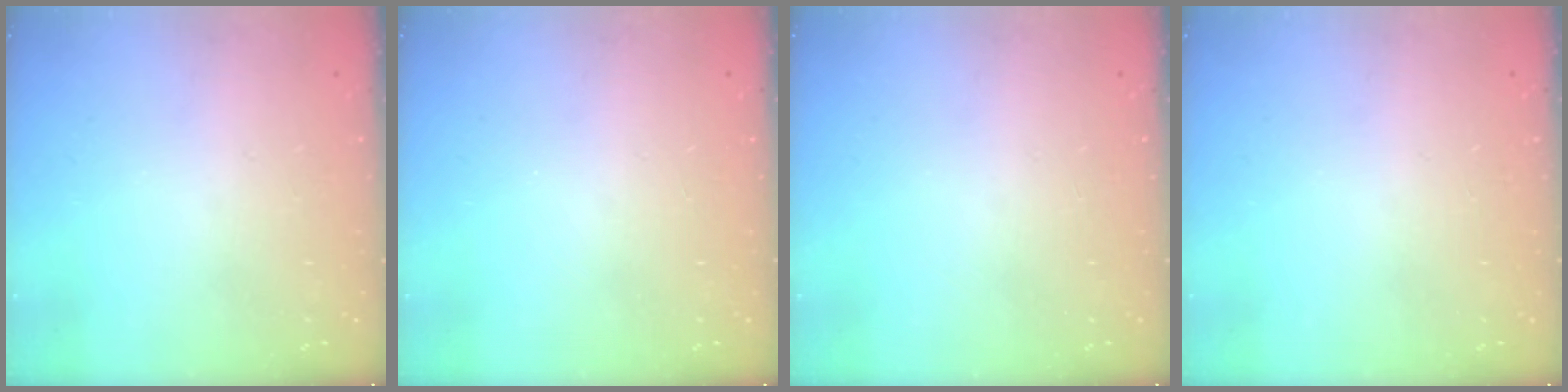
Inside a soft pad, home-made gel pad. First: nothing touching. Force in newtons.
{"total": 0.0}
{"total": 0.0}
{"total": 0.0}